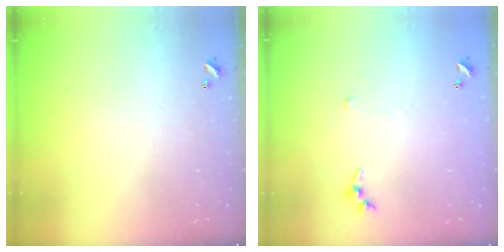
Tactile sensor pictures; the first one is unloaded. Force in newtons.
{"total": 3.0, "press": 2.9, "slide": 0.4}